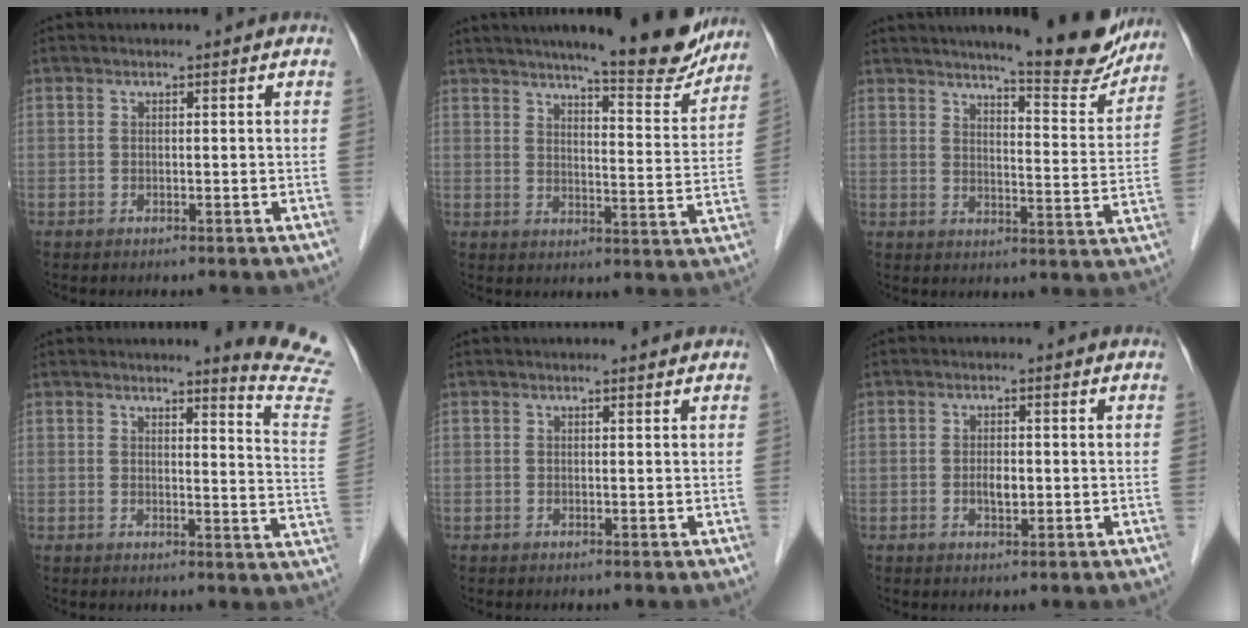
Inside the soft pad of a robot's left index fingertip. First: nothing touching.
{"total": 14.4, "force": [12.6, 1.5, 6.9], "torque": [-0.086, -0.020, 0.159]}
{"total": 14.4, "force": [12.8, 1.5, 6.3], "torque": [-0.077, -0.029, 0.157]}
{"total": 10.3, "force": [9.9, -1.4, 2.7], "torque": [-0.021, -0.106, 0.085]}
{"total": 1.1, "force": [1.1, -0.1, 0.2], "torque": [-0.012, 0.001, 0.013]}
{"total": 2.2, "force": [-0.3, 1.0, 1.9], "torque": [-0.037, 0.001, -0.003]}